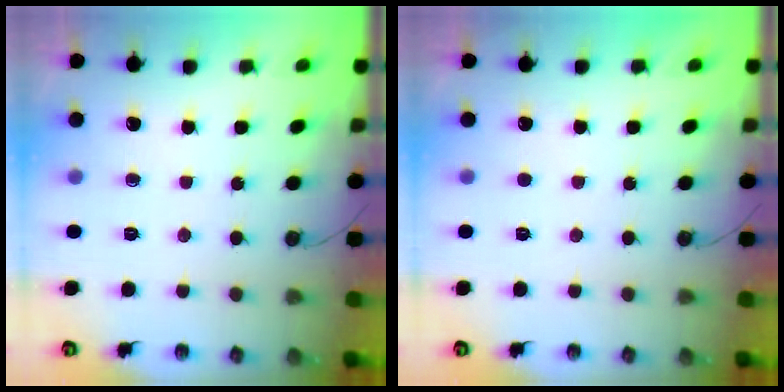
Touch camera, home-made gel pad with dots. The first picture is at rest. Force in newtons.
{"total": 0.0}